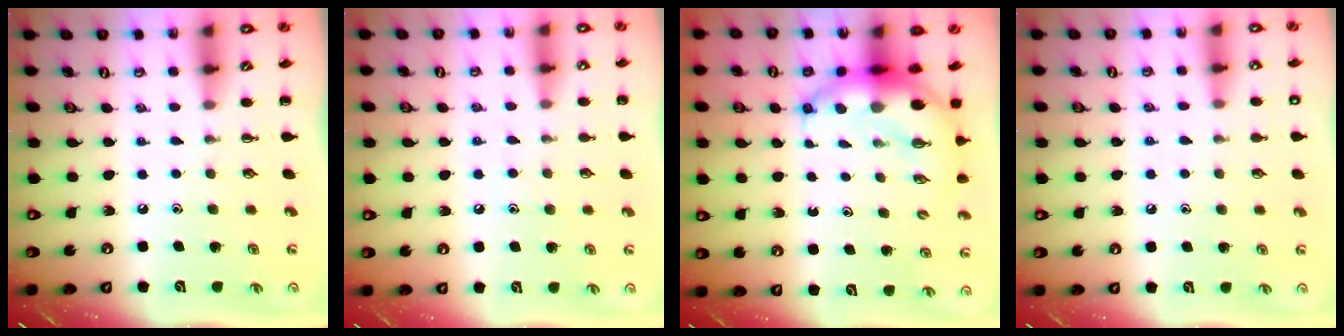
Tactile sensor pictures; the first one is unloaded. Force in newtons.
{"total": 6.3, "press": 6.1, "slide": 1.7}
{"total": 9.4, "press": 9.1, "slide": 2.4}
{"total": 7.9, "press": 7.5, "slide": 2.5}